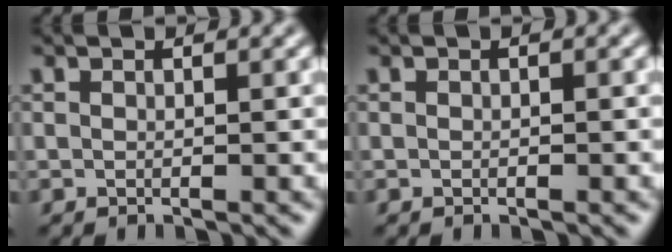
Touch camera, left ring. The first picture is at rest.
{"total": 0.0}